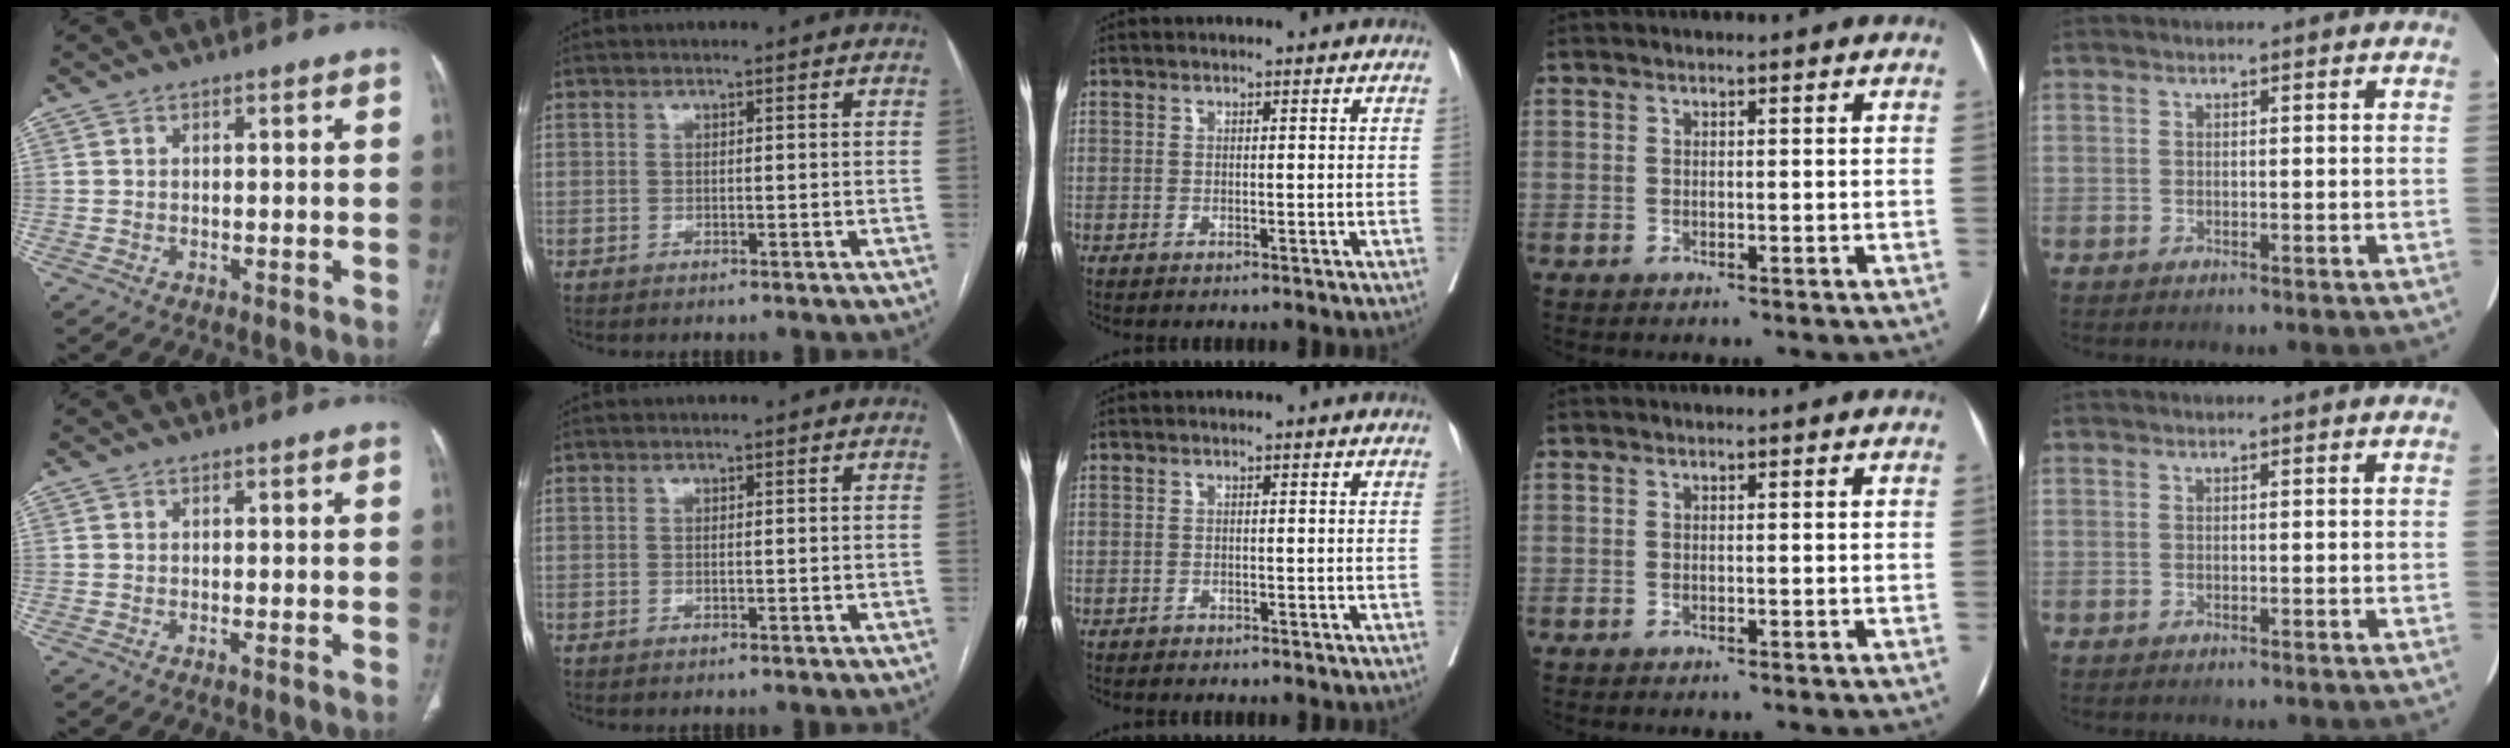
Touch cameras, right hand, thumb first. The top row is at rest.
{}